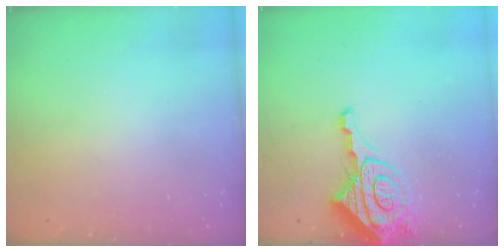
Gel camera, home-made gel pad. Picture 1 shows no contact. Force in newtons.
{"total": 13.8, "press": 13.7, "slide": 1.4}